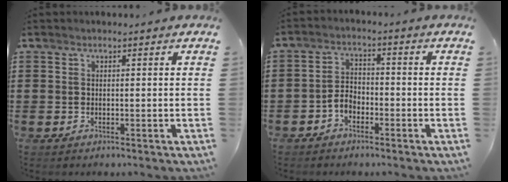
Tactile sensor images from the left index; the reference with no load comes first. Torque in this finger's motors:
{"motor_torque": [0.29, 0.06, 0.26, 0.04]}